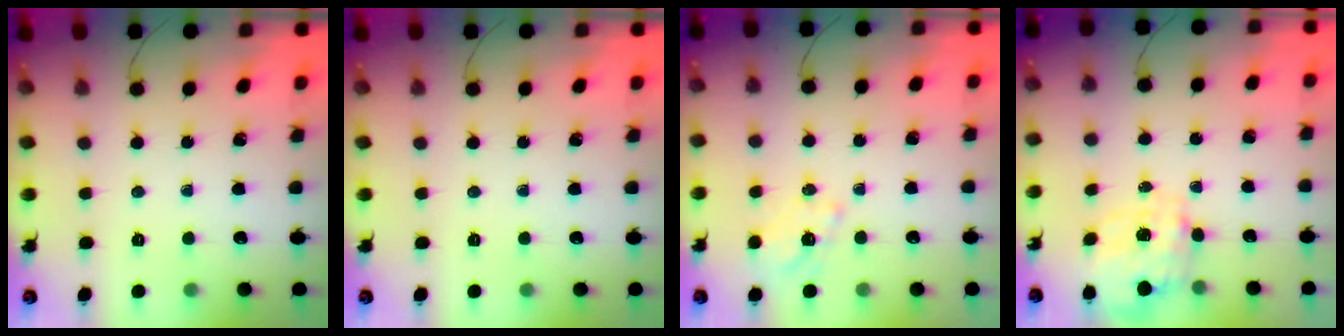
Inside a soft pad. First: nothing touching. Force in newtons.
{"total": 0.0}
{"total": 1.5, "press": 0.9, "slide": 1.1}
{"total": 2.5, "press": 2.3, "slide": 1.0}